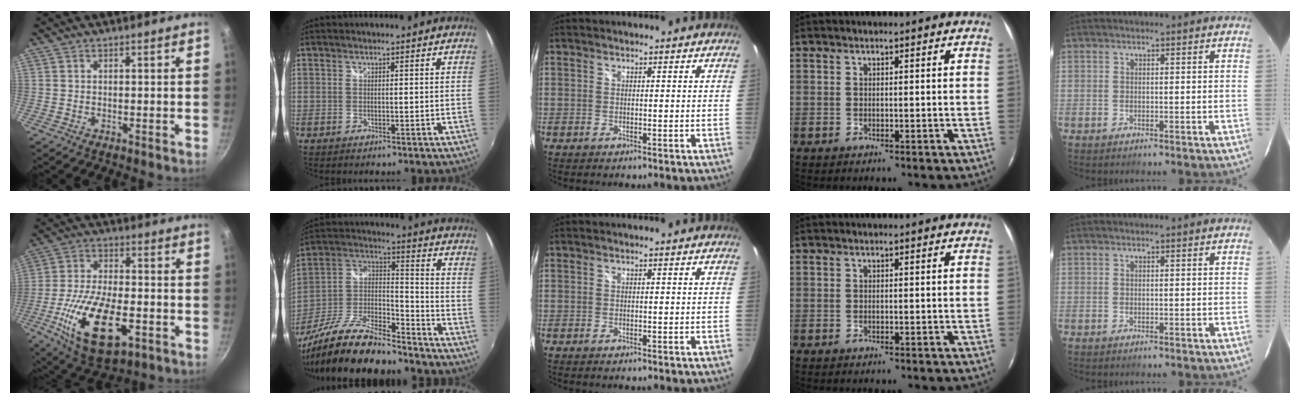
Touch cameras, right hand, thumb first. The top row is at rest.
{"thumb": {"total": 19.0, "force": [-6.3, 9.1, 15.4], "torque": [-0.281, 0.013, -0.108]}, "index": {"total": 21.6, "force": [-16.5, 6.1, 12.5], "torque": [-0.257, -0.012, -0.285]}}